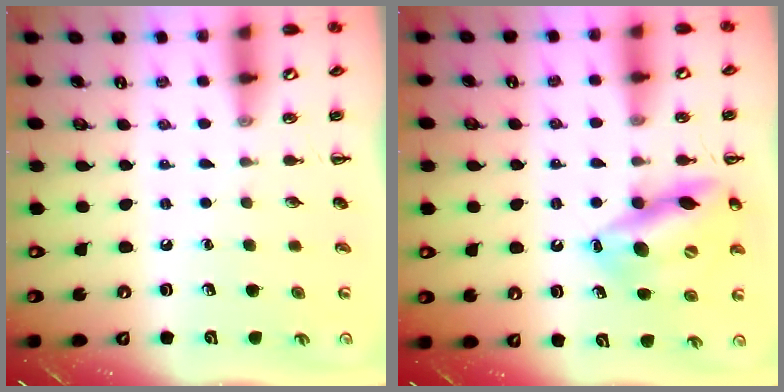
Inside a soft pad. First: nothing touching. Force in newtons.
{"total": 16.0, "press": 15.7, "slide": 3.1}